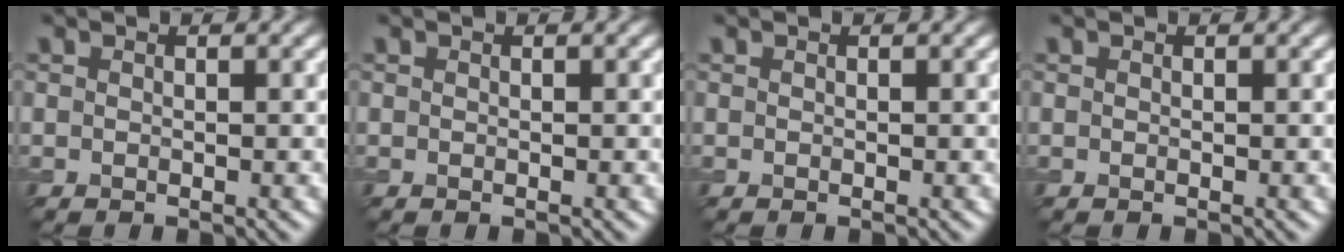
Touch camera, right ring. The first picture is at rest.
{"total": 0.0}
{"total": 0.0}
{"total": 0.0}